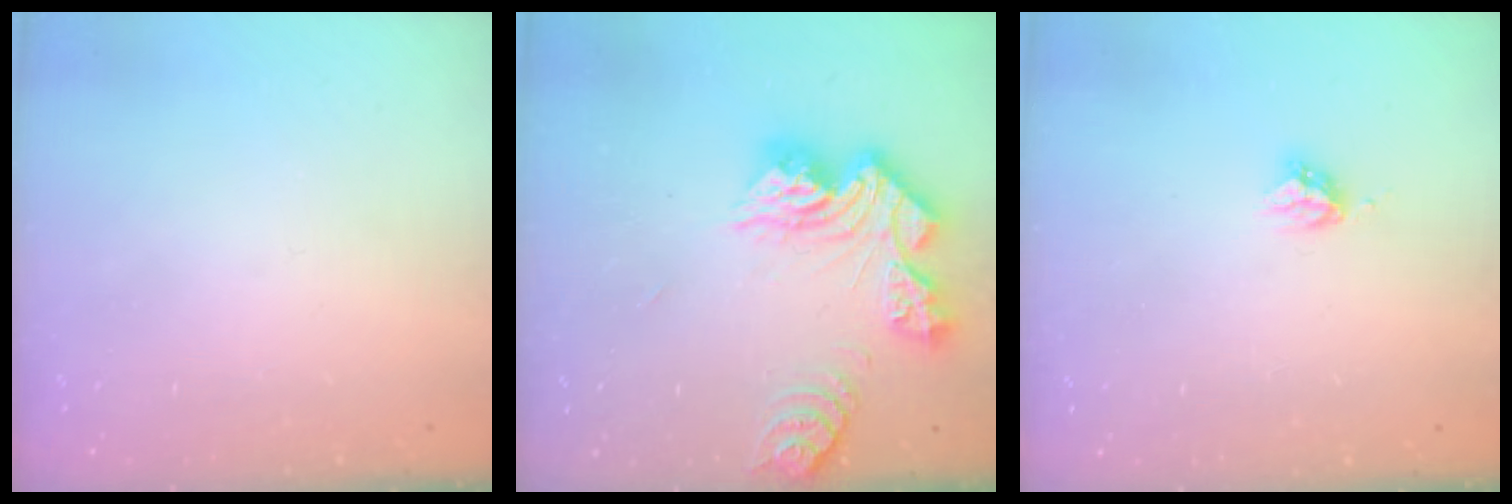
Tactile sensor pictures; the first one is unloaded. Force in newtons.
{"total": 14.3, "press": 14.2, "slide": 1.5}
{"total": 3.9, "press": 3.9, "slide": 0.1}